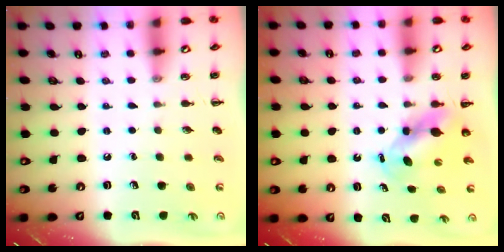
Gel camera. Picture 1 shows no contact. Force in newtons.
{"total": 6.5, "press": 6.4, "slide": 1.1}